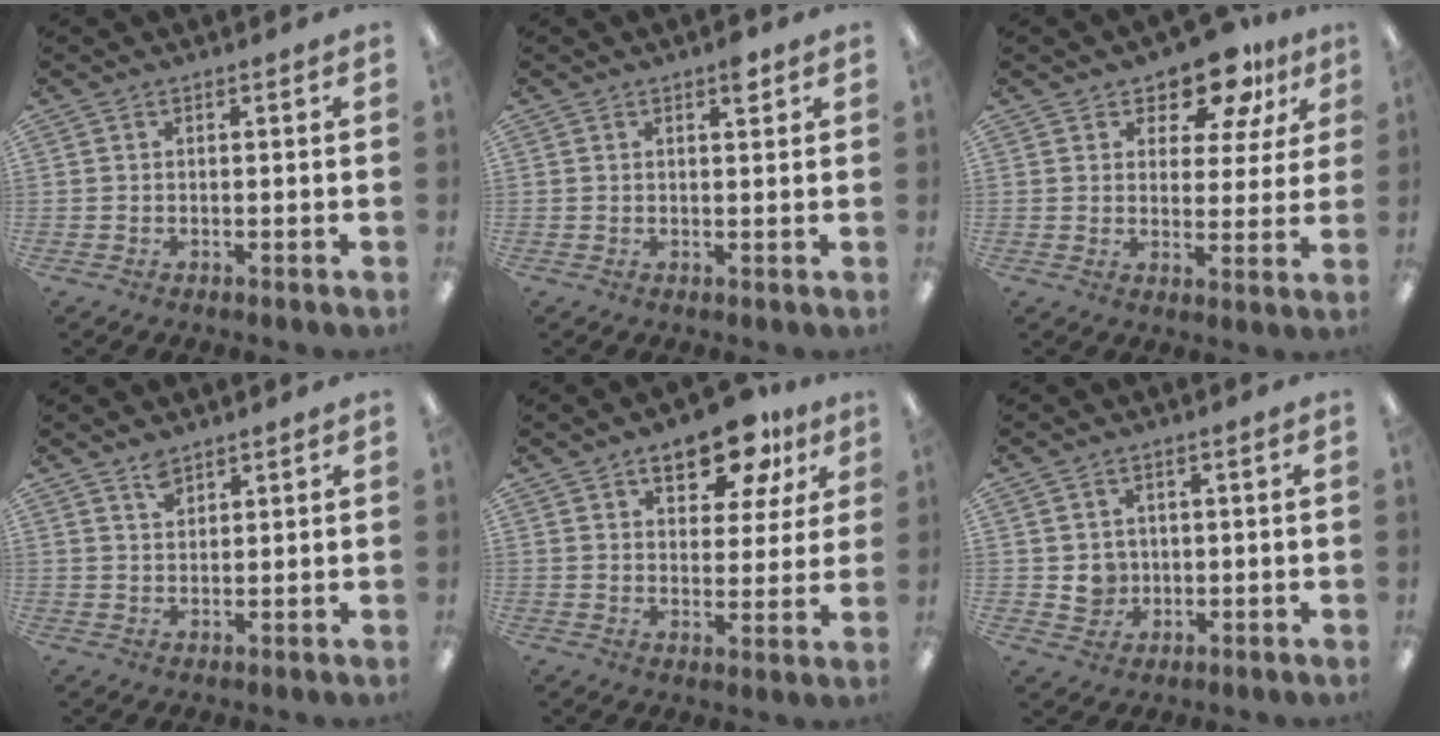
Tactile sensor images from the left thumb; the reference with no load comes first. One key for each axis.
{"total": 3.0, "fx": 2.1, "fy": 0.9, "fz": 1.9, "tx": -0.018, "ty": -0.008, "tz": 0.031}
{"total": 11.0, "fx": 8.7, "fy": 4.8, "fz": 4.7, "tx": -0.076, "ty": -0.051, "tz": 0.159}
{"total": 3.2, "fx": 2.7, "fy": 1.4, "fz": 1.1, "tx": -0.019, "ty": -0.009, "tz": 0.050}
{"total": 13.4, "fx": 8.5, "fy": 6.2, "fz": 8.2, "tx": -0.108, "ty": -0.034, "tz": 0.145}
{"total": 4.4, "fx": 0.9, "fy": 4.2, "fz": 1.1, "tx": -0.004, "ty": 0.001, "tz": 0.016}